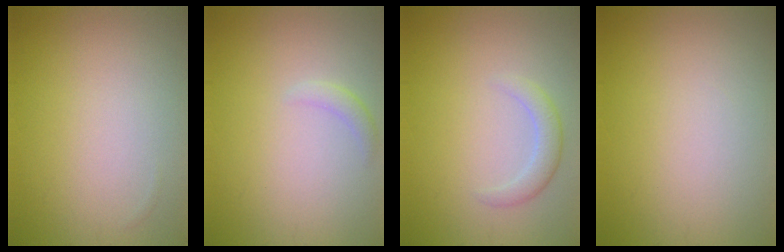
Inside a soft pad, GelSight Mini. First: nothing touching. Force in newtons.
{"total": 1.1, "press": 1.1, "slide": 0.0}
{"total": 1.9, "press": 1.9, "slide": 0.2}
{"total": 0.0}